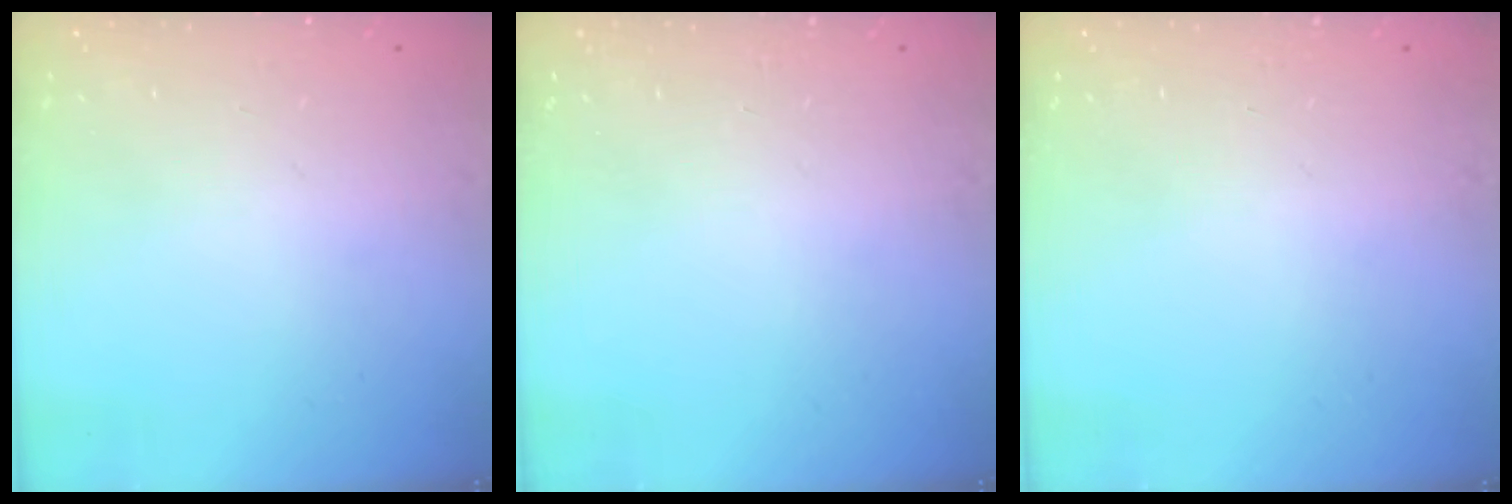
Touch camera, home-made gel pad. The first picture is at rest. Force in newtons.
{"total": 0.0}
{"total": 0.0}